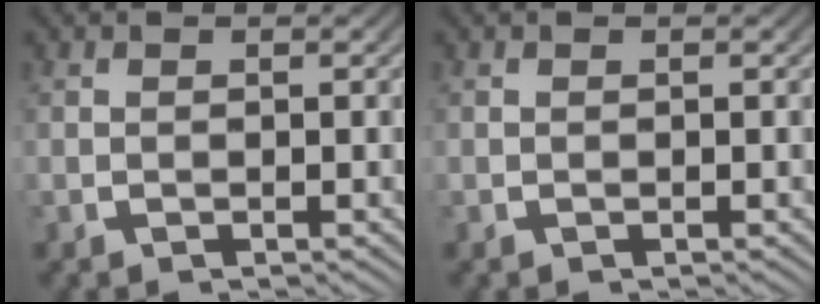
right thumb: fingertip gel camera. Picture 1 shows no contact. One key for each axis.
{"total": 0.0}